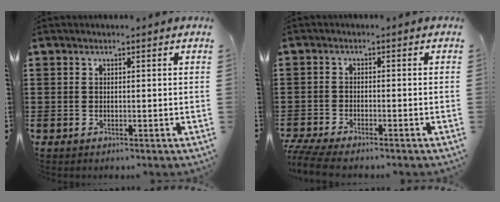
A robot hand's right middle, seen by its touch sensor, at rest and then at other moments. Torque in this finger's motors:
{"motor_torque": [1.00, -0.35, 0.28, 0.04]}